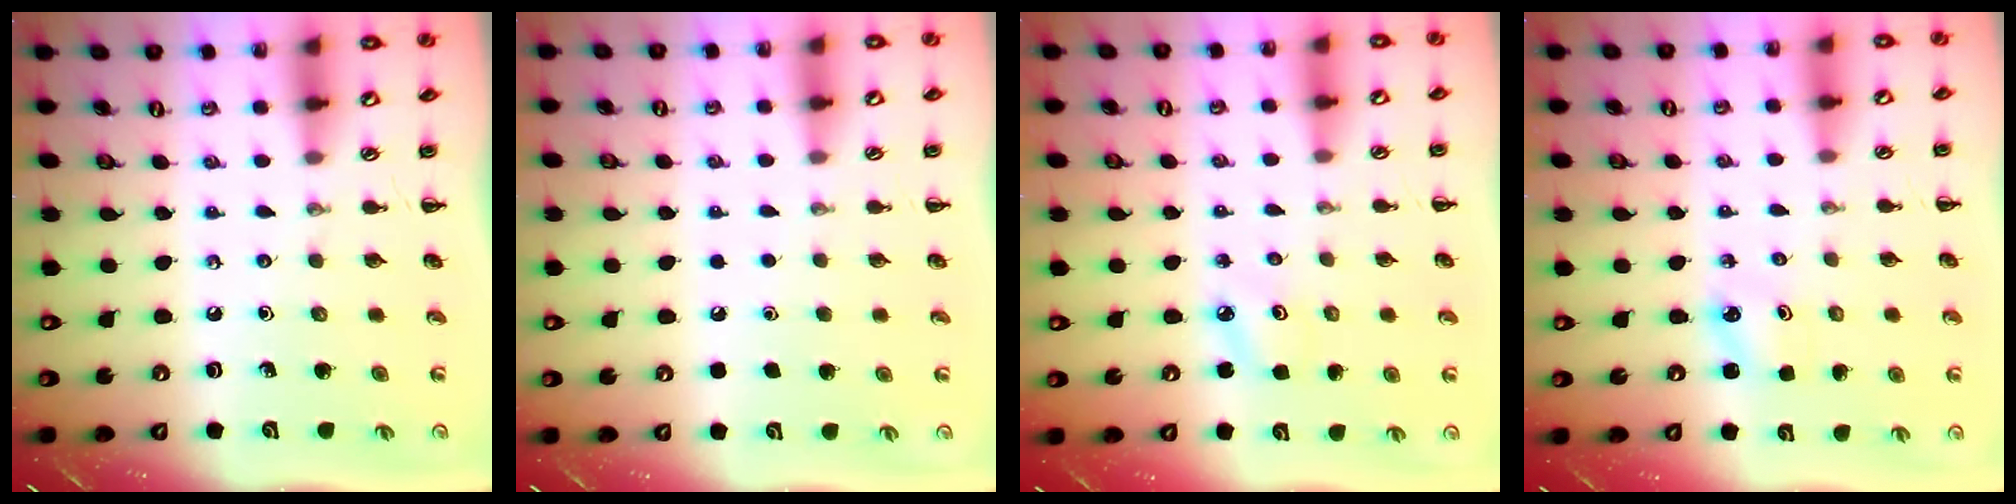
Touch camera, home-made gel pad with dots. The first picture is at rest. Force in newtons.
{"total": 1.7, "press": 1.7, "slide": 0.1}
{"total": 3.9, "press": 3.7, "slide": 1.1}
{"total": 2.0, "press": 2.0, "slide": 0.6}